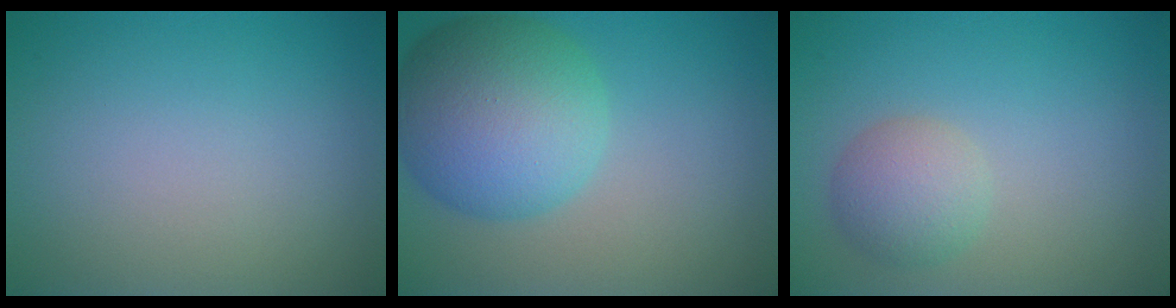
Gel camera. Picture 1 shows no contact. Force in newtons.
{"total": 9.6, "press": 9.6, "slide": 0.5}
{"total": 2.7, "press": 2.7, "slide": 0.2}